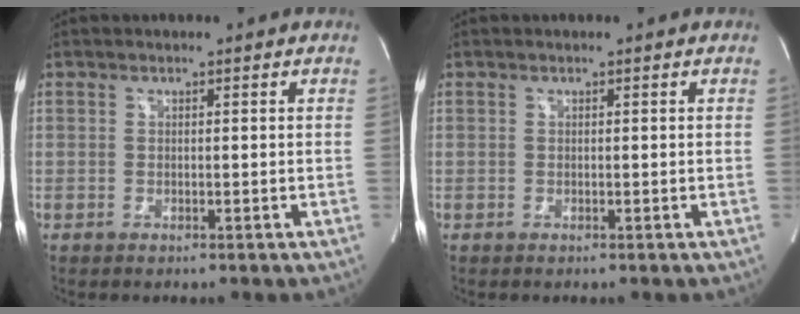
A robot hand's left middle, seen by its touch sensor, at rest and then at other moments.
{"total": 0.0}